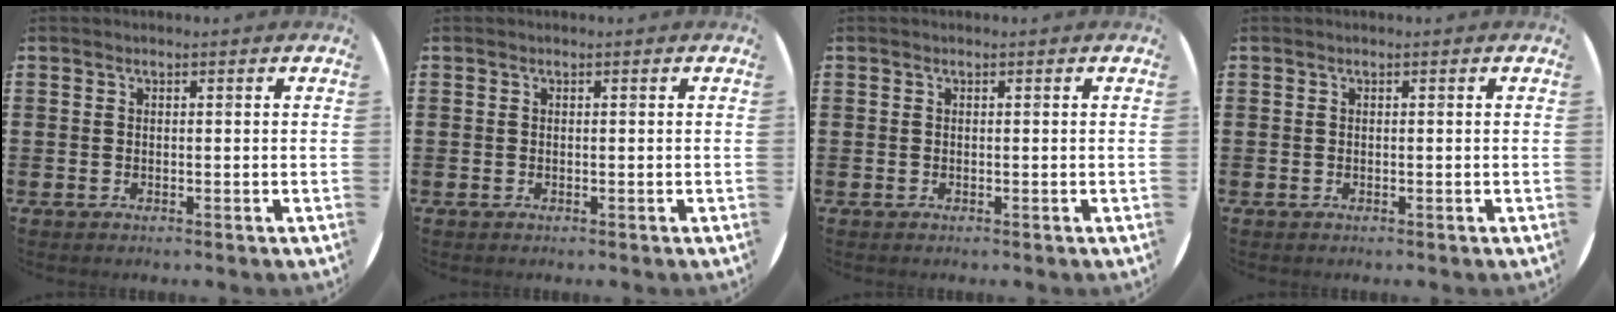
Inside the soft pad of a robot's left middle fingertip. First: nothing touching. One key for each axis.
{"total": 0.0}
{"total": 0.0}
{"total": 0.0}